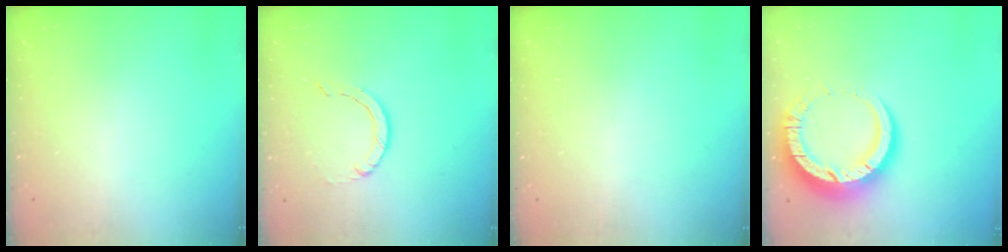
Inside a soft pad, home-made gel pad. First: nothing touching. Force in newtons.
{"total": 0.9, "press": 0.9, "slide": 0.1}
{"total": 2.4, "press": 2.4, "slide": 0.2}
{"total": 13.7, "press": 13.6, "slide": 1.4}